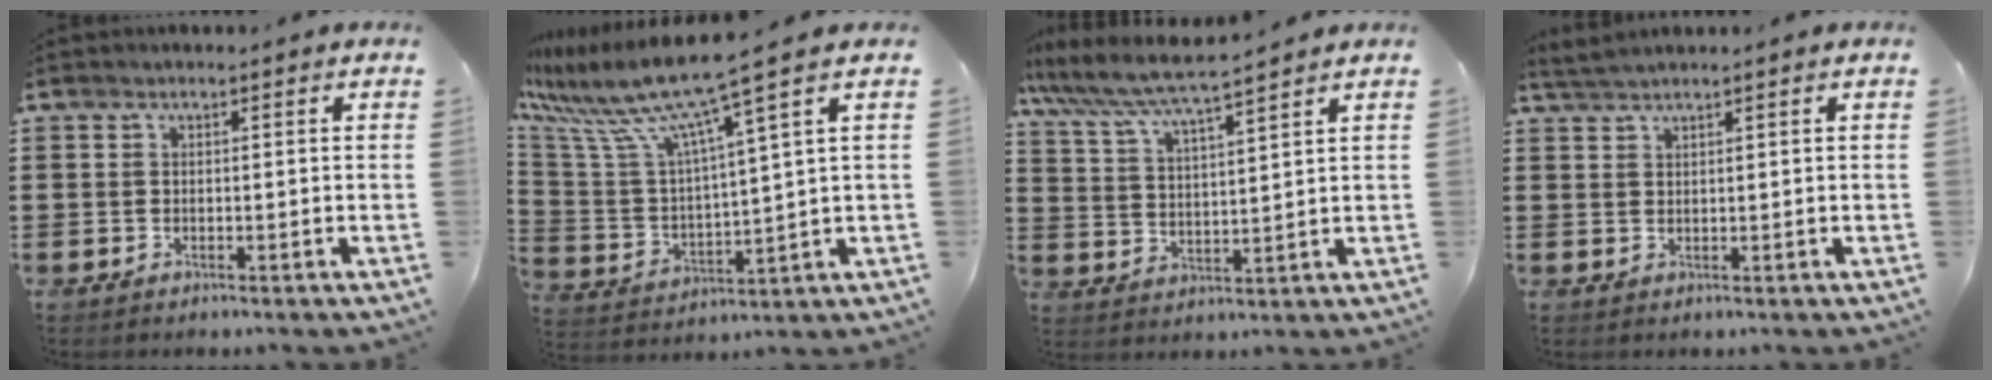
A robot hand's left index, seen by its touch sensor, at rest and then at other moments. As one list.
[{"total": 10.2, "force": [7.7, -0.1, 6.8], "torque": [-0.172, -0.055, 0.121]}, {"total": 5.4, "force": [4.9, -0.2, 2.2], "torque": [-0.066, -0.035, 0.079]}, {"total": 1.7, "force": [1.5, -0.2, 0.7], "torque": [-0.016, 0.000, 0.030]}]